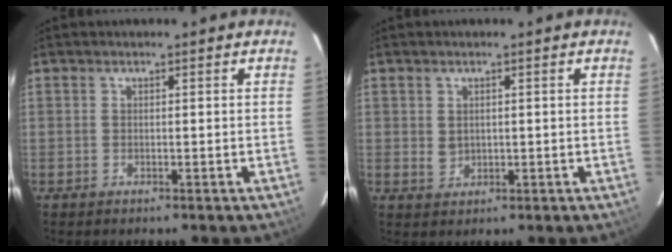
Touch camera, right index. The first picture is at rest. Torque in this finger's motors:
{"motor_torque": [0.26, 0.22, -0.01, 0.02]}